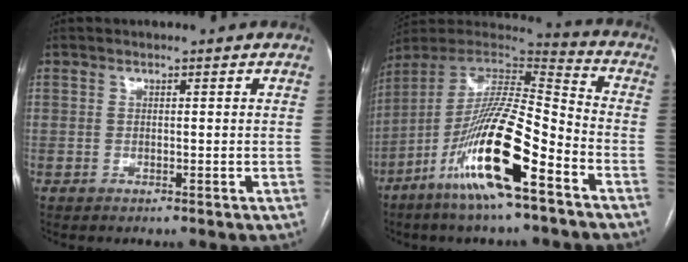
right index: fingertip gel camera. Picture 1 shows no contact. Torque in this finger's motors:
{"motor_torque": [0.63, -0.62, 0.67, 0.16]}